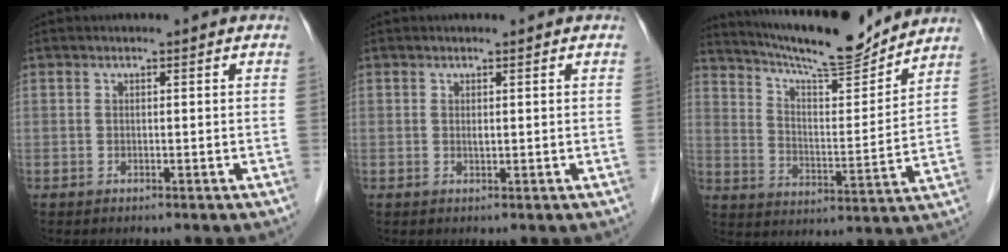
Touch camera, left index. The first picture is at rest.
{"total": 0.5, "force": [0.2, 0.2, 0.4], "torque": [-0.011, -0.002, 0.004]}
{"total": 15.9, "force": [14.8, 1.0, 5.8], "torque": [-0.103, -0.002, 0.233]}